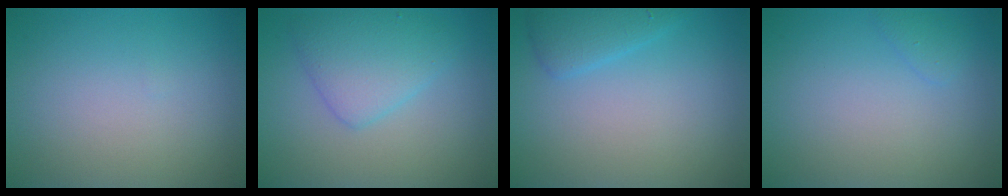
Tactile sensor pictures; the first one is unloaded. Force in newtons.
{"total": 3.8, "press": 3.8, "slide": 0.1}
{"total": 2.2, "press": 2.2, "slide": 0.2}
{"total": 0.9, "press": 0.9, "slide": 0.0}